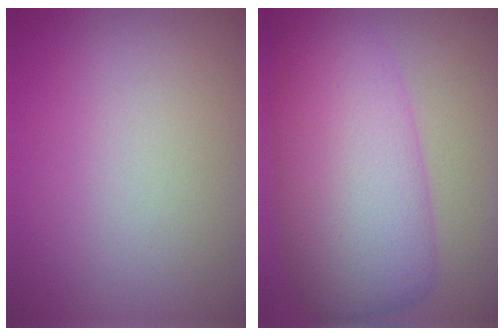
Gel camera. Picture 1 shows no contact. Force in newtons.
{"total": 9.9, "press": 9.9, "slide": 0.3}